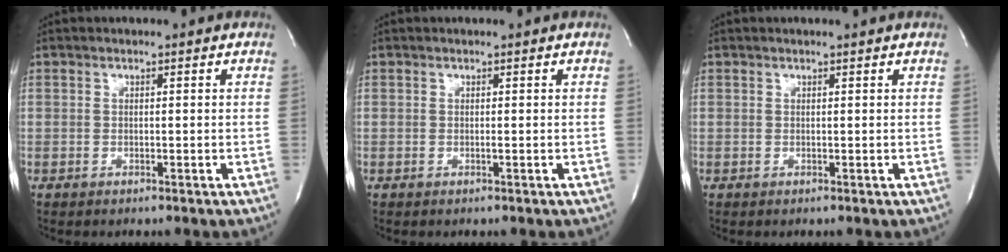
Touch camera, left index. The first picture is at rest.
{"total": 0.0}
{"total": 1.3, "force": [1.2, -0.2, 0.5], "torque": [-0.009, 0.005, 0.017]}